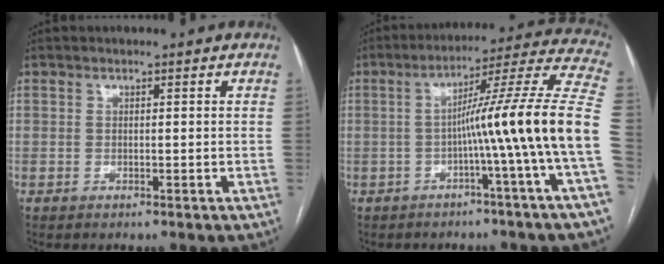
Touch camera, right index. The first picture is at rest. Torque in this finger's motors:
{"motor_torque": [1.46, -0.54, 0.81, 0.19]}